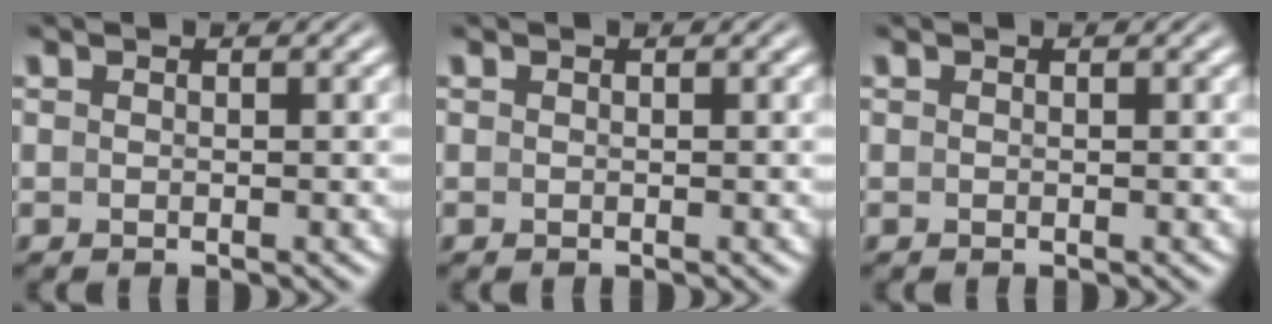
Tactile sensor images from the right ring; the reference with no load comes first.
{"total": 0.0}
{"total": 0.0}